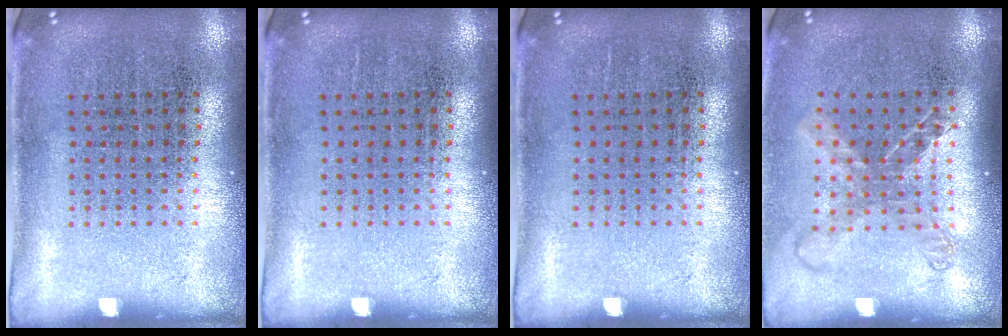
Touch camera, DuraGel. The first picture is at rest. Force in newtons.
{"total": 0.0}
{"total": 0.0}
{"total": 1.5, "press": 1.3, "slide": 0.9}